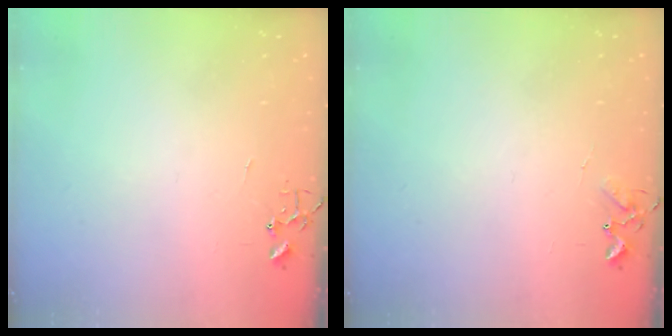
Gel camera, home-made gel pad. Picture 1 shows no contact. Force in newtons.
{"total": 4.5, "press": 4.5, "slide": 0.5}